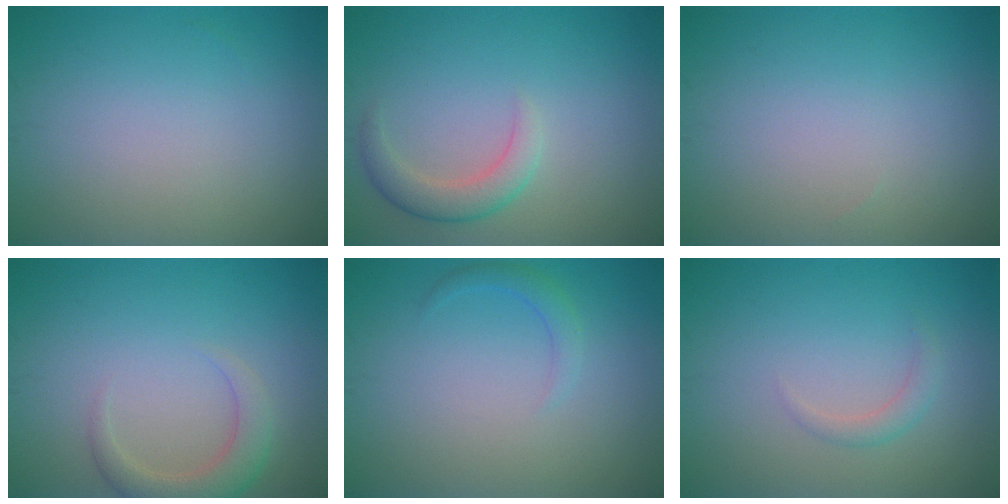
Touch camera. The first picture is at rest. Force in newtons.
{"total": 2.8, "press": 2.8, "slide": 0.1}
{"total": 0.0}
{"total": 3.1, "press": 3.1, "slide": 0.5}
{"total": 1.3, "press": 1.3, "slide": 0.1}
{"total": 1.2, "press": 1.2, "slide": 0.1}